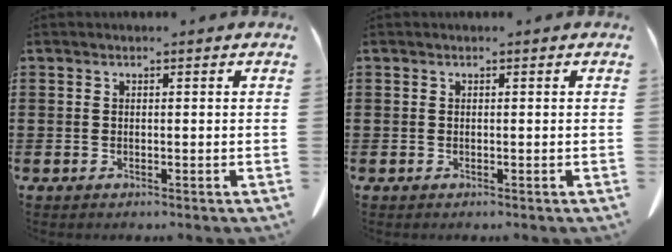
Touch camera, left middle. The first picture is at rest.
{"total": 0.0}